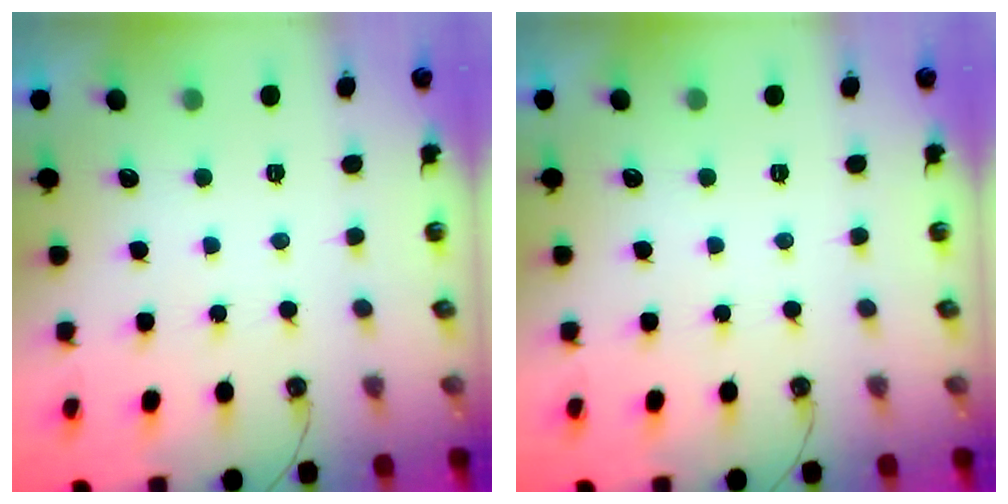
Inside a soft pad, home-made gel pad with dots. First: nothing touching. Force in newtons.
{"total": 0.0}